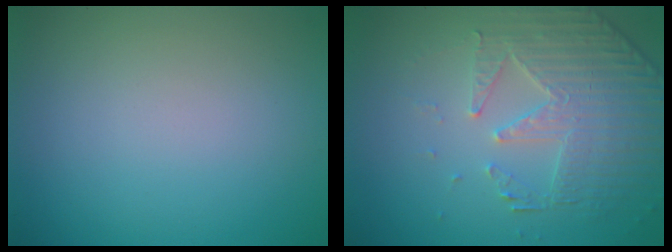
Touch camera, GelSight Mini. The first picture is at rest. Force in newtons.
{"total": 5.0, "press": 3.7, "slide": 3.4}